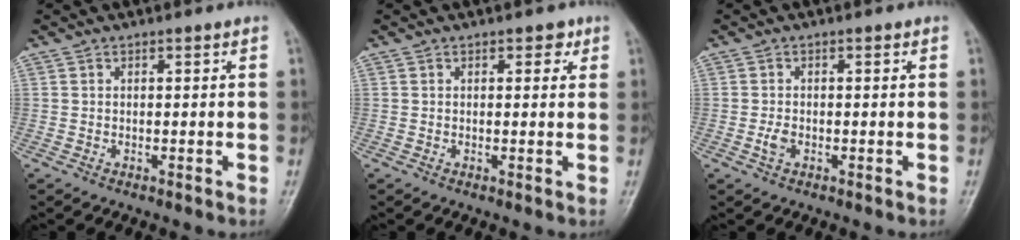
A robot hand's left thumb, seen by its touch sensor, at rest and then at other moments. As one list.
[{"total": 2.0, "force": [1.0, 1.3, 1.2], "torque": [0.002, -0.001, 0.008]}, {"total": 1.9, "force": [-0.5, 1.2, 1.4], "torque": [-0.025, 0.000, -0.013]}]